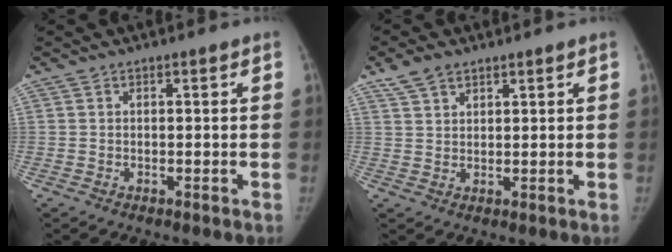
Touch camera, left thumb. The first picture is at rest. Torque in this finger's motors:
{"motor_torque": [0.59, 0.09, 0.75, -0.45, 0.07]}